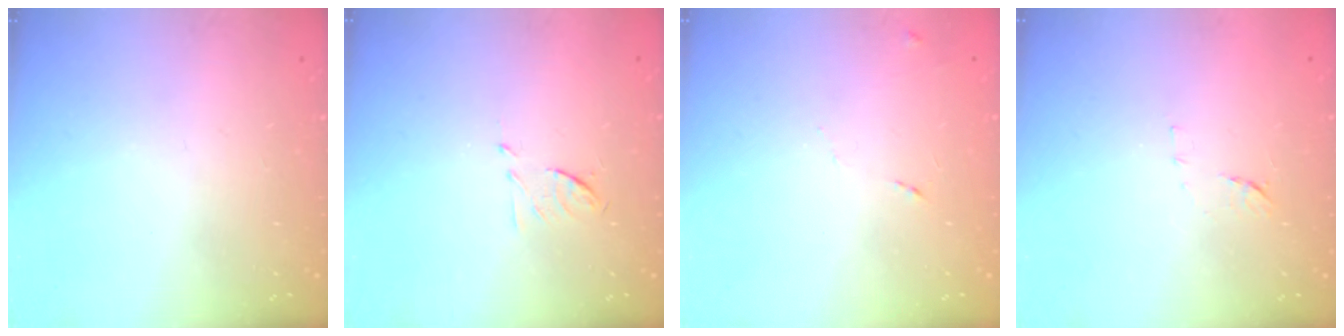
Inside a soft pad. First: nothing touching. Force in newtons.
{"total": 6.6, "press": 6.5, "slide": 0.9}
{"total": 4.7, "press": 4.7, "slide": 0.6}
{"total": 7.7, "press": 7.7, "slide": 0.5}